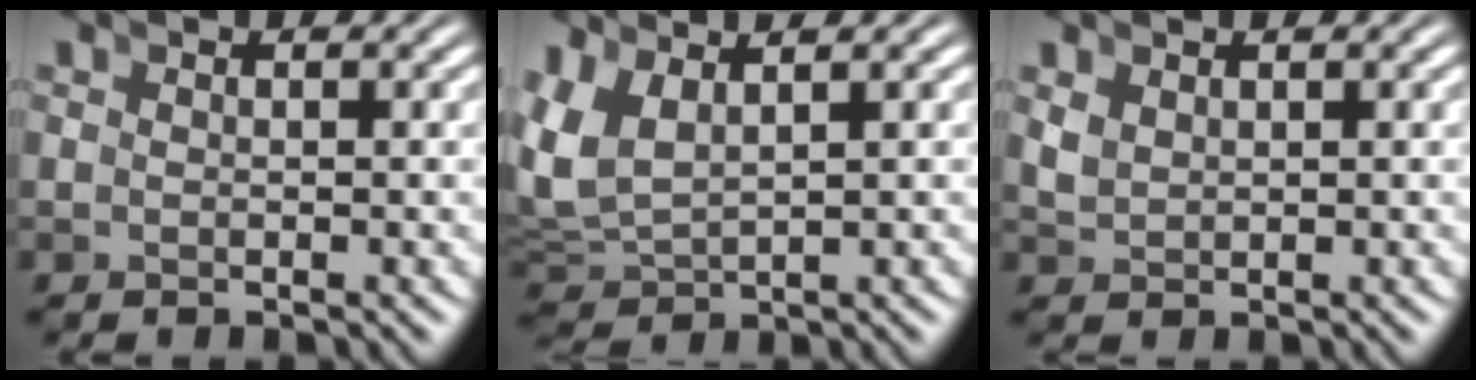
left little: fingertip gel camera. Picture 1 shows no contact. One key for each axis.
{"total": 6.4, "fx": 1.2, "fy": 5.0, "fz": 3.7, "tx": -0.113, "ty": -0.010, "tz": 0.029}
{"total": 0.9, "fx": 0.8, "fy": 0.3, "fz": 0.3, "tx": -0.004, "ty": -0.003, "tz": 0.026}